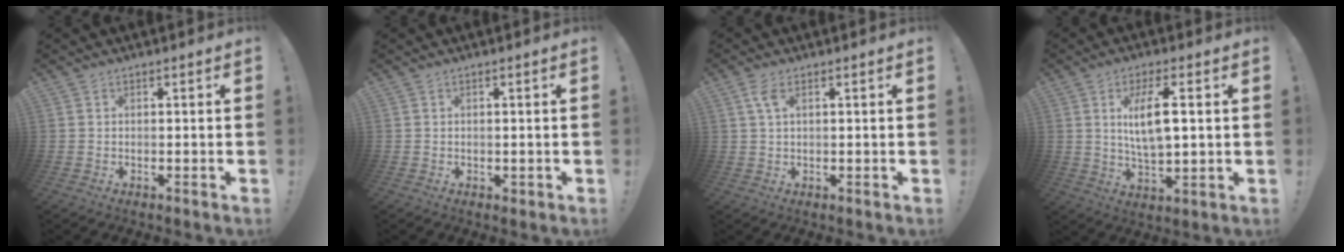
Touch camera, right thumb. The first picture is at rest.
{"total": 0.8, "force": [0.4, 0.6, 0.3], "torque": [-0.009, 0.003, 0.009]}
{"total": 3.8, "force": [1.5, 1.6, 3.1], "torque": [-0.058, 0.002, 0.026]}
{"total": 10.1, "force": [2.5, 3.3, 9.2], "torque": [-0.154, -0.012, 0.034]}